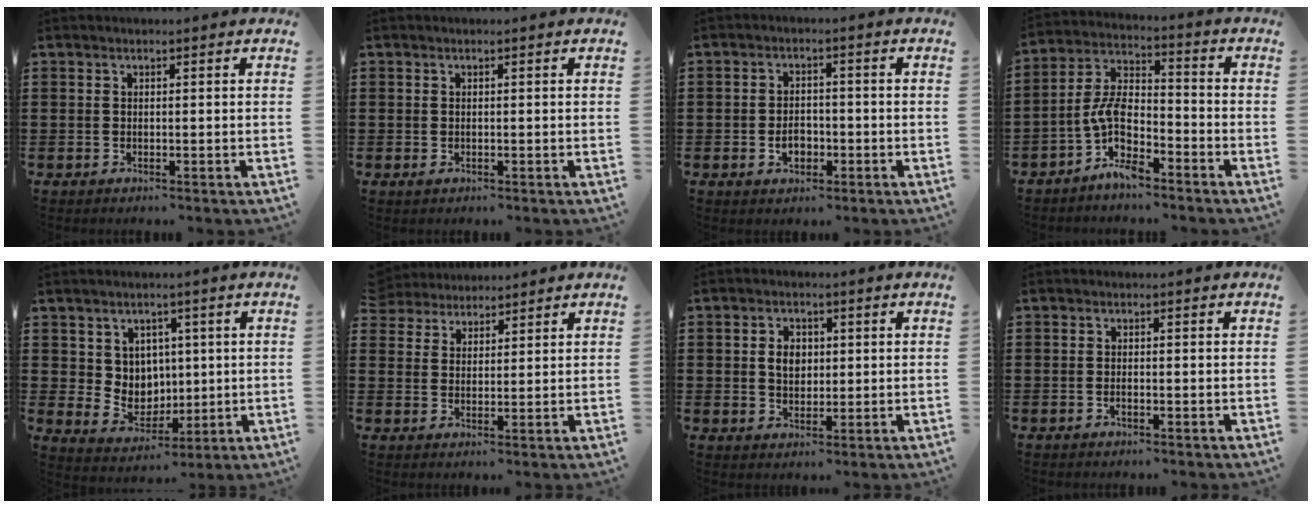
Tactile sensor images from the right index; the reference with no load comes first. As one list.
[{"total": 0.6, "force": [0.0, 0.5, 0.2], "torque": [-0.004, 0.004, -0.001]}, {"total": 3.4, "force": [-1.1, 2.3, 2.3], "torque": [-0.037, -0.001, -0.023]}, {"total": 7.8, "force": [-4.0, 3.6, 5.6], "torque": [-0.131, -0.003, -0.084]}, {"total": 5.5, "force": [2.8, 4.8, 0.4], "torque": [-0.030, -0.006, 0.051]}, {"total": 3.3, "force": [3.0, 1.2, -0.6], "torque": [-0.002, -0.001, 0.060]}, {"total": 3.6, "force": [0.5, 2.7, 2.4], "torque": [-0.045, 0.009, 0.005]}, {"total": 0.8, "force": [-0.5, 0.2, 0.6], "torque": [-0.013, -0.004, -0.008]}]